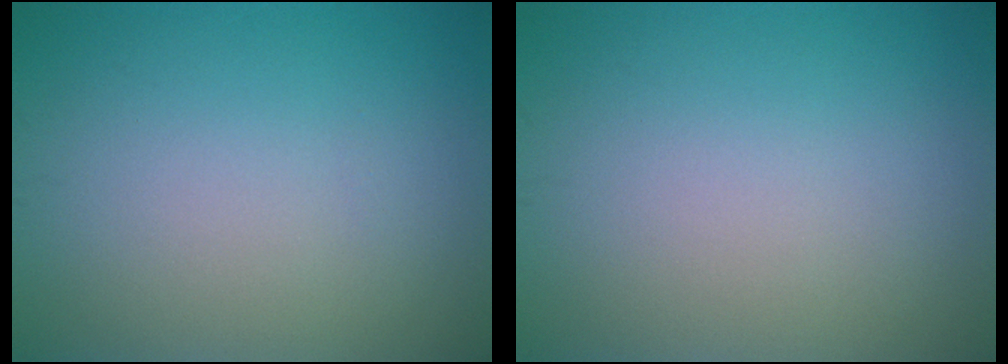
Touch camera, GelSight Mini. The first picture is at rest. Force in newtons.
{"total": 0.0}